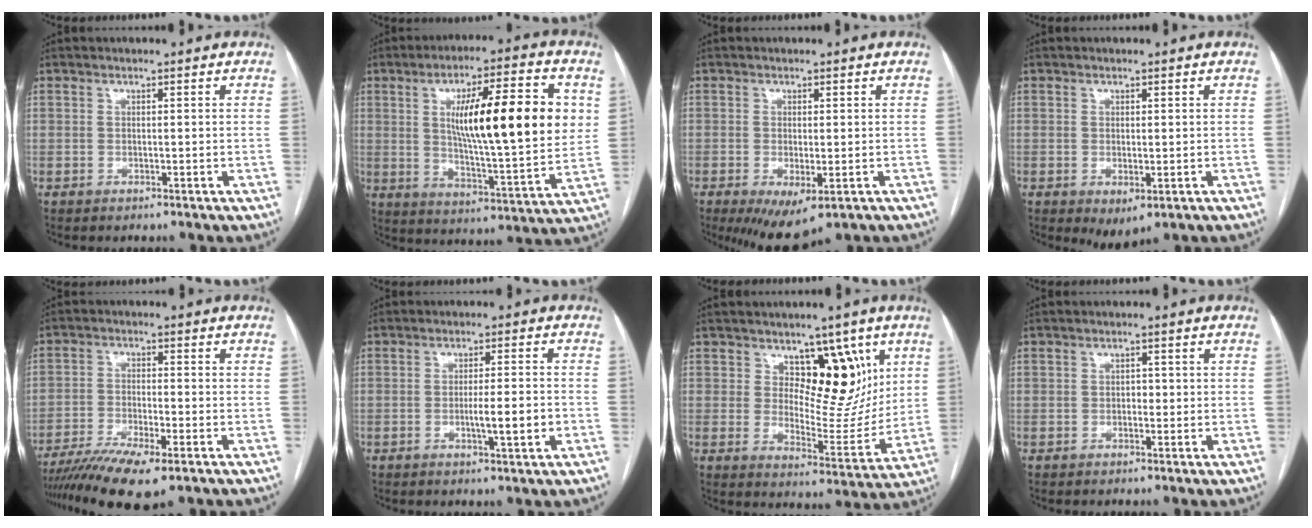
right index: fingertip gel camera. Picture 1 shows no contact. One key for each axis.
{"total": 20.2, "fx": 4.5, "fy": 3.1, "fz": 19.5, "tx": -0.299, "ty": 0.003, "tz": 0.066}
{"total": 7.3, "fx": -3.9, "fy": 2.5, "fz": 5.6, "tx": -0.084, "ty": -0.021, "tz": -0.055}
{"total": 3.0, "fx": -1.1, "fy": 1.4, "fz": 2.5, "tx": -0.037, "ty": -0.010, "tz": -0.002}
{"total": 11.1, "fx": -7.9, "fy": 1.8, "fz": 7.7, "tx": -0.130, "ty": -0.018, "tz": -0.130}
{"total": 5.1, "fx": -1.4, "fy": 0.1, "fz": 4.9, "tx": -0.079, "ty": -0.006, "tz": -0.020}
{"total": 10.6, "fx": 5.3, "fy": 5.7, "fz": 7.1, "tx": -0.083, "ty": -0.005, "tz": 0.091}
{"total": 1.2, "fx": -0.1, "fy": 0.9, "fz": 0.8, "tx": -0.006, "ty": 0.004, "tz": -0.003}